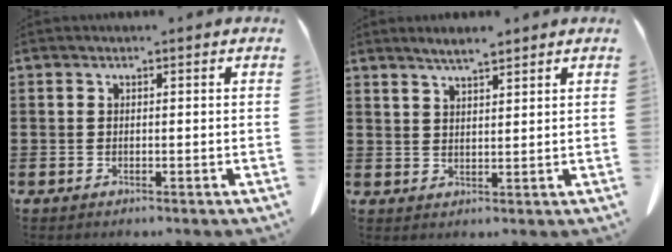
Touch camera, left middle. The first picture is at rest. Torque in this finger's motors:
{"motor_torque": [0.70, -0.44, 0.22, 0.02]}